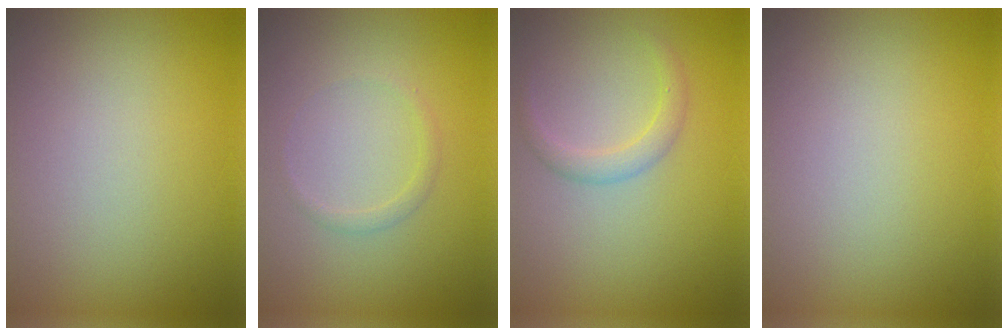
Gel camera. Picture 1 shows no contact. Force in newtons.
{"total": 0.9, "press": 0.9, "slide": 0.0}
{"total": 1.7, "press": 1.7, "slide": 0.1}
{"total": 0.0}